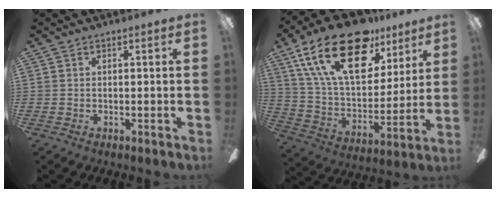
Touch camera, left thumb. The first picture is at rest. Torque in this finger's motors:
{"motor_torque": [0.89, 0.68, 1.76, -1.01, 0.18]}